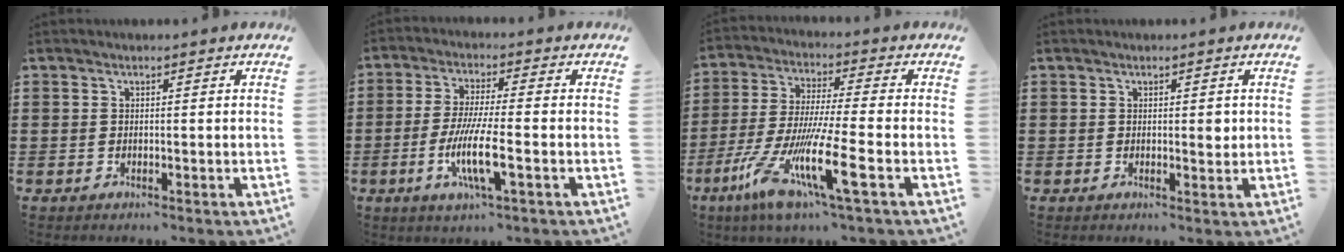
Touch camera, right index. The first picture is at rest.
{"total": 8.7, "force": [-2.8, 1.2, 8.2], "torque": [-0.169, -0.020, -0.055]}
{"total": 14.1, "force": [-6.5, 2.0, 12.3], "torque": [-0.265, -0.013, -0.119]}
{"total": 1.7, "force": [0.3, 0.8, 1.5], "torque": [-0.021, 0.002, 0.002]}